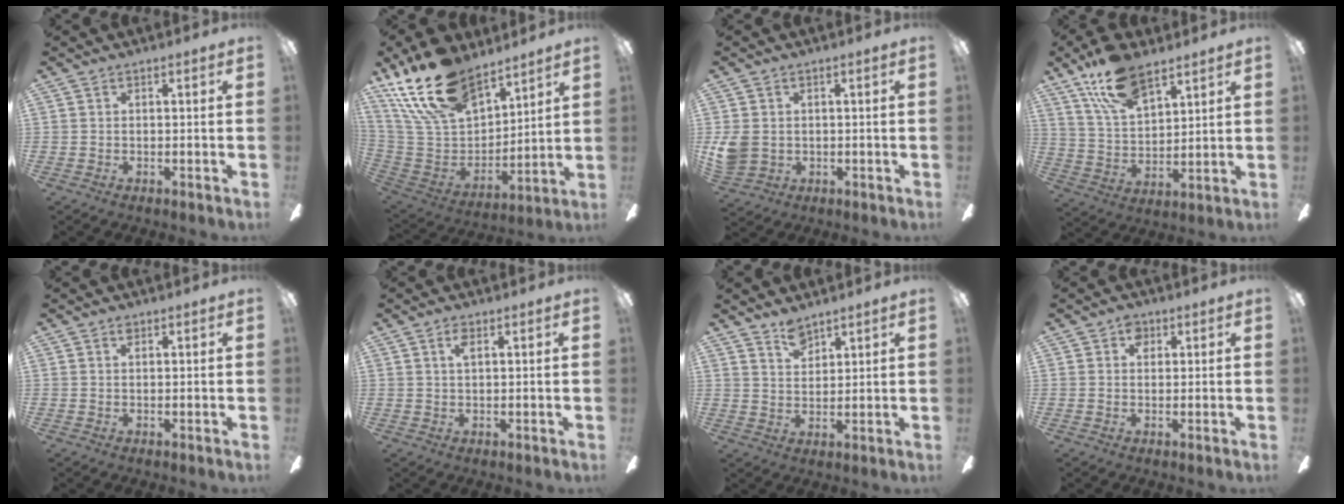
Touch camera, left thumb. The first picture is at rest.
{"total": 21.2, "force": [15.8, 9.7, 10.3], "torque": [-0.232, -0.089, 0.292]}
{"total": 5.7, "force": [0.5, 4.9, 2.8], "torque": [-0.067, 0.006, 0.012]}
{"total": 15.2, "force": [10.2, 7.1, 8.8], "torque": [-0.159, -0.038, 0.186]}
{"total": 1.0, "force": [0.6, 0.5, 0.6], "torque": [-0.014, 0.001, 0.012]}
{"total": 2.4, "force": [1.3, 1.0, 1.8], "torque": [-0.033, 0.002, 0.020]}
{"total": 5.1, "force": [4.3, 2.4, 1.5], "torque": [-0.025, -0.018, 0.079]}
{"total": 3.1, "force": [1.4, 2.2, 1.6], "torque": [-0.010, -0.005, 0.021]}